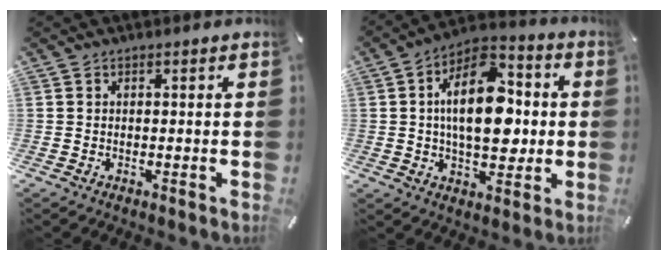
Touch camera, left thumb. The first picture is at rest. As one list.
[{"total": 17.8, "force": [1.4, 10.4, 14.4], "torque": [-0.242, 0.003, 0.022]}]